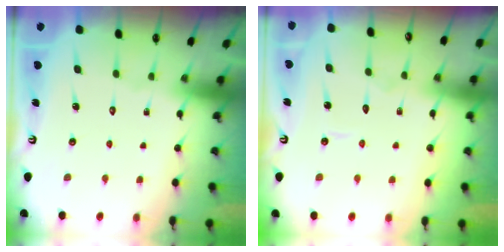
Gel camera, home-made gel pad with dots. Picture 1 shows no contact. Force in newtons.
{"total": 2.9, "press": 2.9, "slide": 0.2}